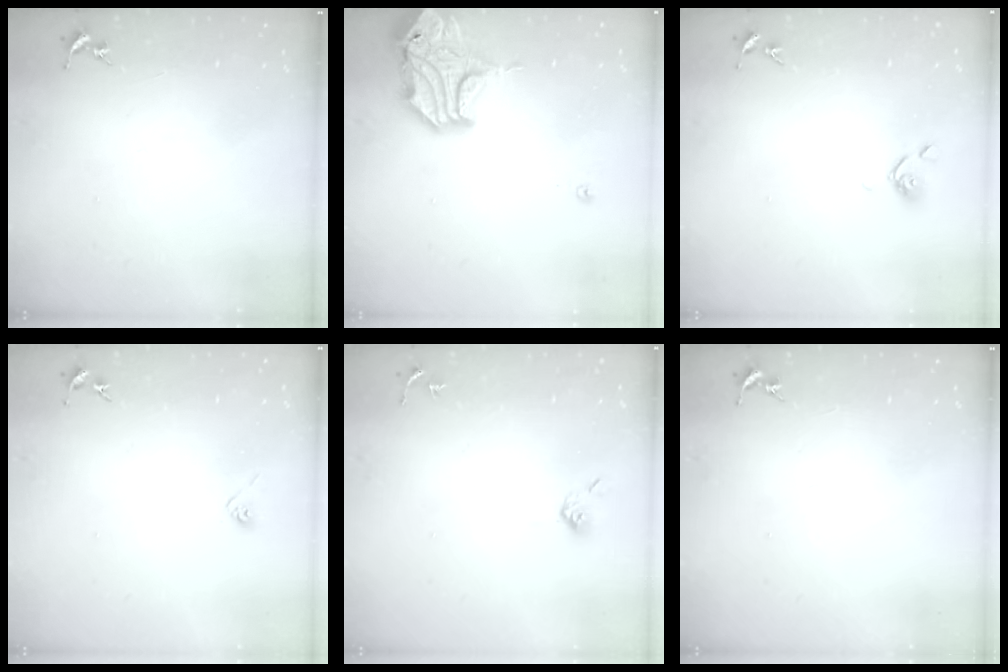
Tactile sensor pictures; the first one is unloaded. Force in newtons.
{"total": 18.1, "press": 17.9, "slide": 2.5}
{"total": 6.0, "press": 5.9, "slide": 0.8}
{"total": 2.9, "press": 2.8, "slide": 0.8}
{"total": 4.6, "press": 4.6, "slide": 0.7}
{"total": 0.0}